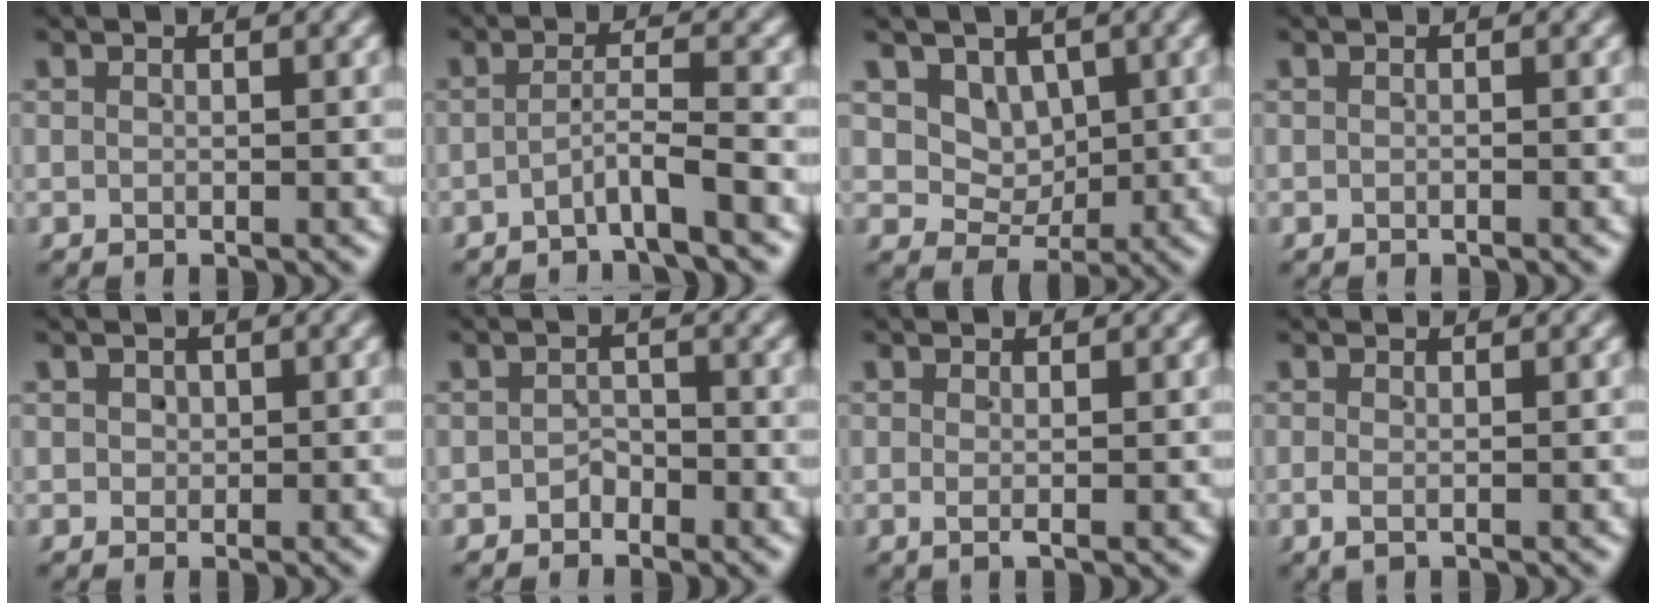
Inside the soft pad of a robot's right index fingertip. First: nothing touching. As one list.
[{"total": 2.6, "force": [-2.2, -0.3, 1.4], "torque": [-0.022, 0.002, -0.038]}, {"total": 4.7, "force": [1.3, 4.1, 1.8], "torque": [-0.021, -0.008, 0.026]}, {"total": 0.0}, {"total": 1.2, "force": [0.2, 1.1, 0.4], "torque": [-0.005, -0.003, 0.007]}, {"total": 1.8, "force": [-1.3, 1.3, 0.1], "torque": [0.010, -0.001, -0.026]}, {"total": 1.0, "force": [-0.2, -0.2, 0.9], "torque": [-0.021, -0.005, 0.000]}, {"total": 1.1, "force": [-0.6, 0.1, 0.9], "torque": [-0.025, -0.008, -0.005]}]